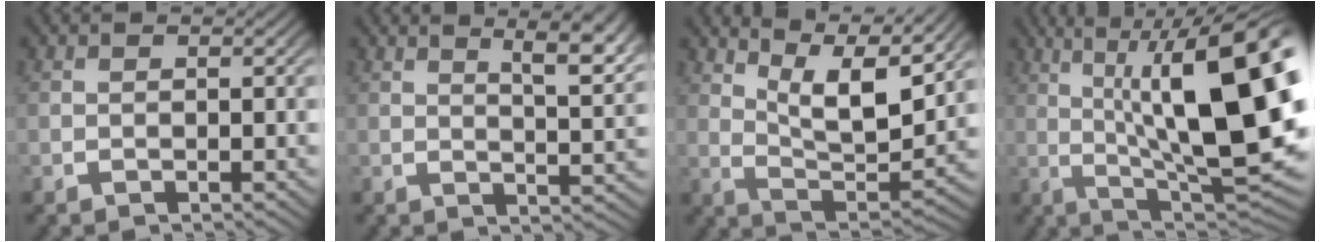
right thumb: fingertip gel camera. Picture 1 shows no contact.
{"total": 5.7, "force": [2.9, 2.0, 4.5], "torque": [-0.058, -0.001, 0.046]}
{"total": 9.4, "force": [4.2, 4.5, 7.1], "torque": [-0.121, -0.016, 0.070]}
{"total": 15.9, "force": [1.3, 7.1, 14.2], "torque": [-0.197, -0.033, 0.040]}